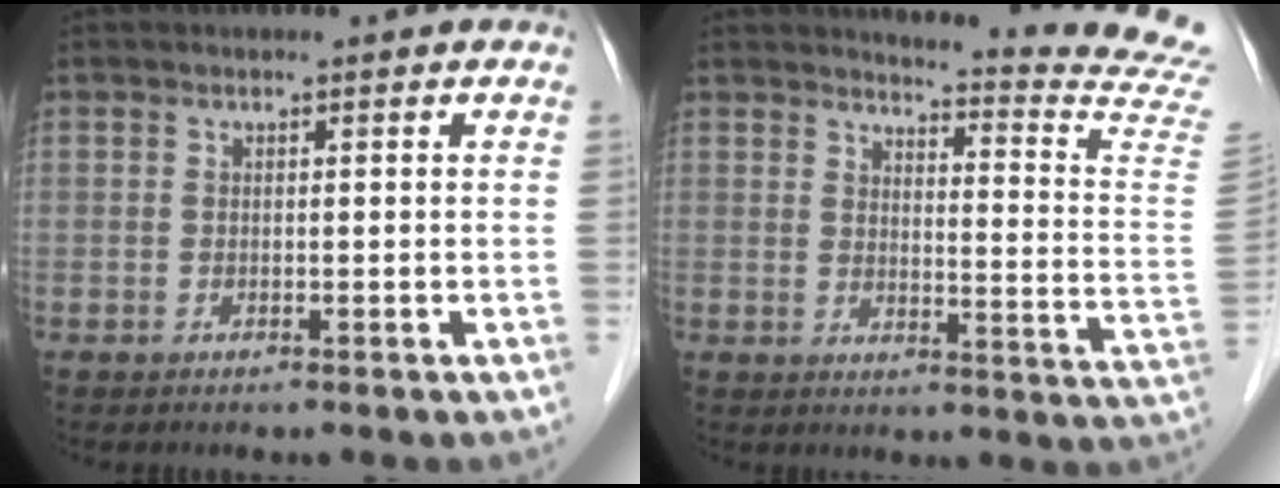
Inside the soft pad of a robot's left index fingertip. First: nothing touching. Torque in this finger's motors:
{"motor_torque": [0.28, -0.45, 0.12, 0.03]}